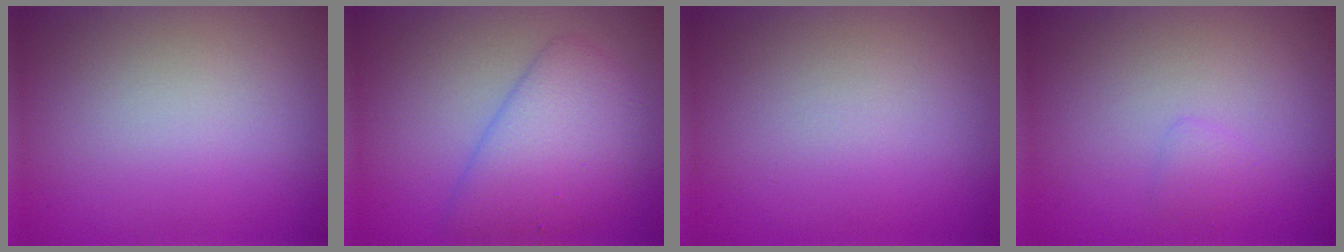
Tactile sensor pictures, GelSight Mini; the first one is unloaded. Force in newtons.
{"total": 5.1, "press": 5.1, "slide": 0.3}
{"total": 0.0}
{"total": 0.8, "press": 0.8, "slide": 0.1}